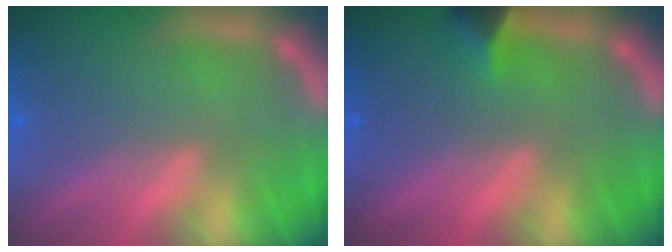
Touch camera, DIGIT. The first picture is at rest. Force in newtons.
{"total": 1.9}